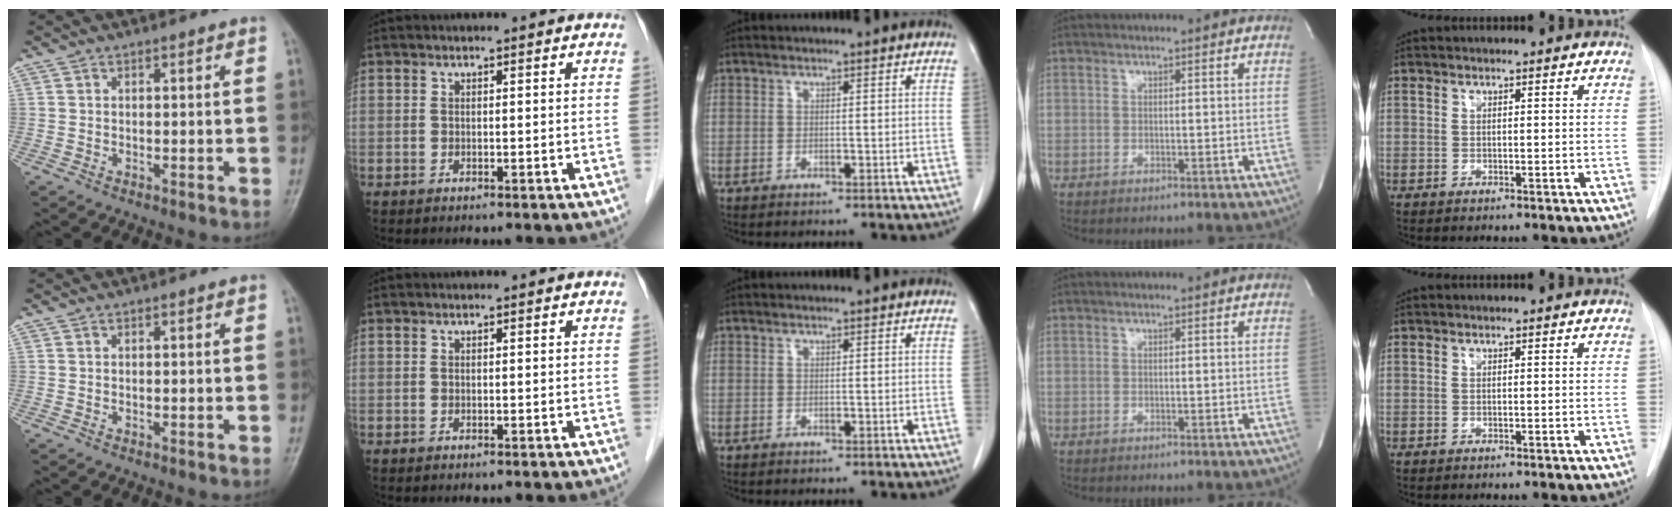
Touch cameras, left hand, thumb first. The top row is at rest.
{}